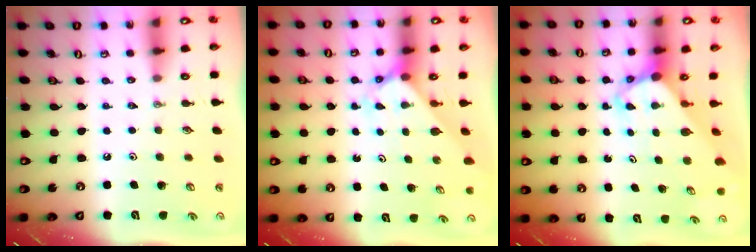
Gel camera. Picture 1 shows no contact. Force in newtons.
{"total": 2.4, "press": 2.4, "slide": 0.2}
{"total": 4.7, "press": 4.7, "slide": 0.3}